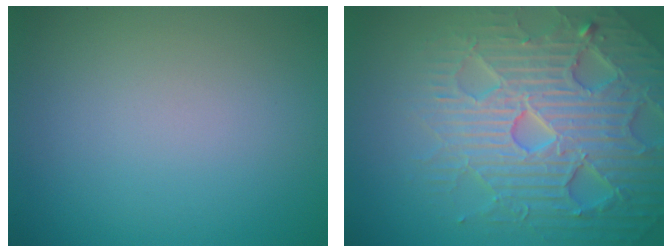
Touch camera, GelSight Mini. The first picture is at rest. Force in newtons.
{"total": 7.2, "press": 7.0, "slide": 1.4}